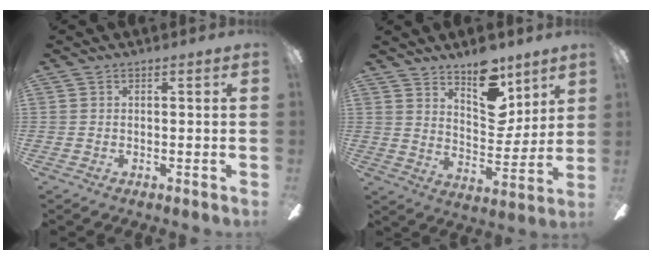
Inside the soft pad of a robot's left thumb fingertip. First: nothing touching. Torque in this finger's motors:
{"motor_torque": [-0.12, 0.14, -0.14, -0.33, 0.12]}